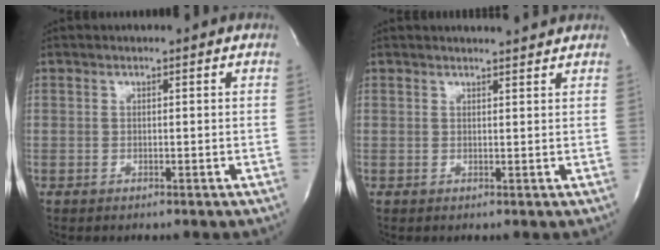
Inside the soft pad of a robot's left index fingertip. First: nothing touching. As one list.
[{"total": 3.3, "force": [3.3, -0.1, 0.6], "torque": [-0.014, 0.004, 0.037]}]